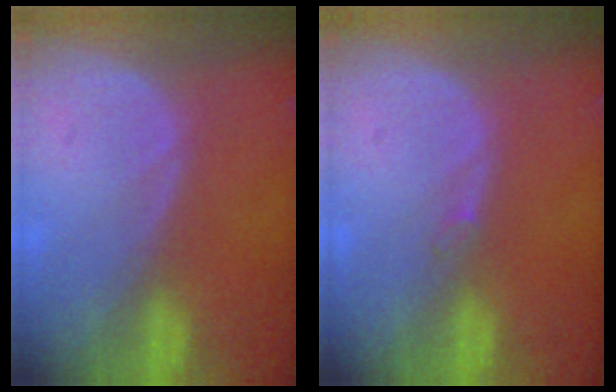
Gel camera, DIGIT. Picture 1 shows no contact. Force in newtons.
{"total": 0.6, "press": 0.5, "slide": 0.3}